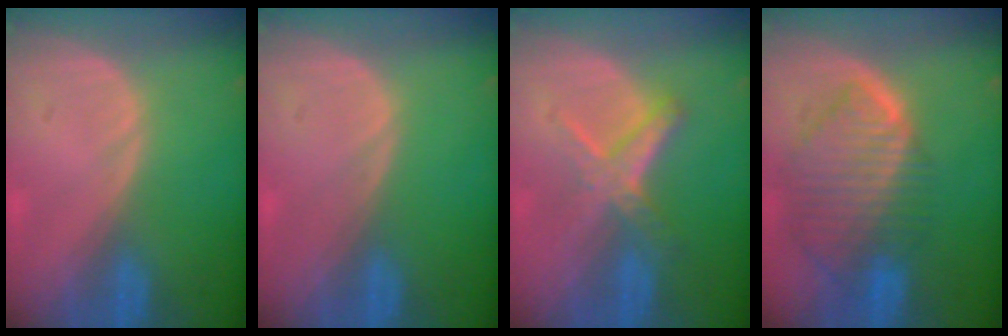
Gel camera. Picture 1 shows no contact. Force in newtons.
{"total": 0.0}
{"total": 5.6, "press": 5.4, "slide": 1.5}
{"total": 10.1, "press": 8.5, "slide": 5.3}